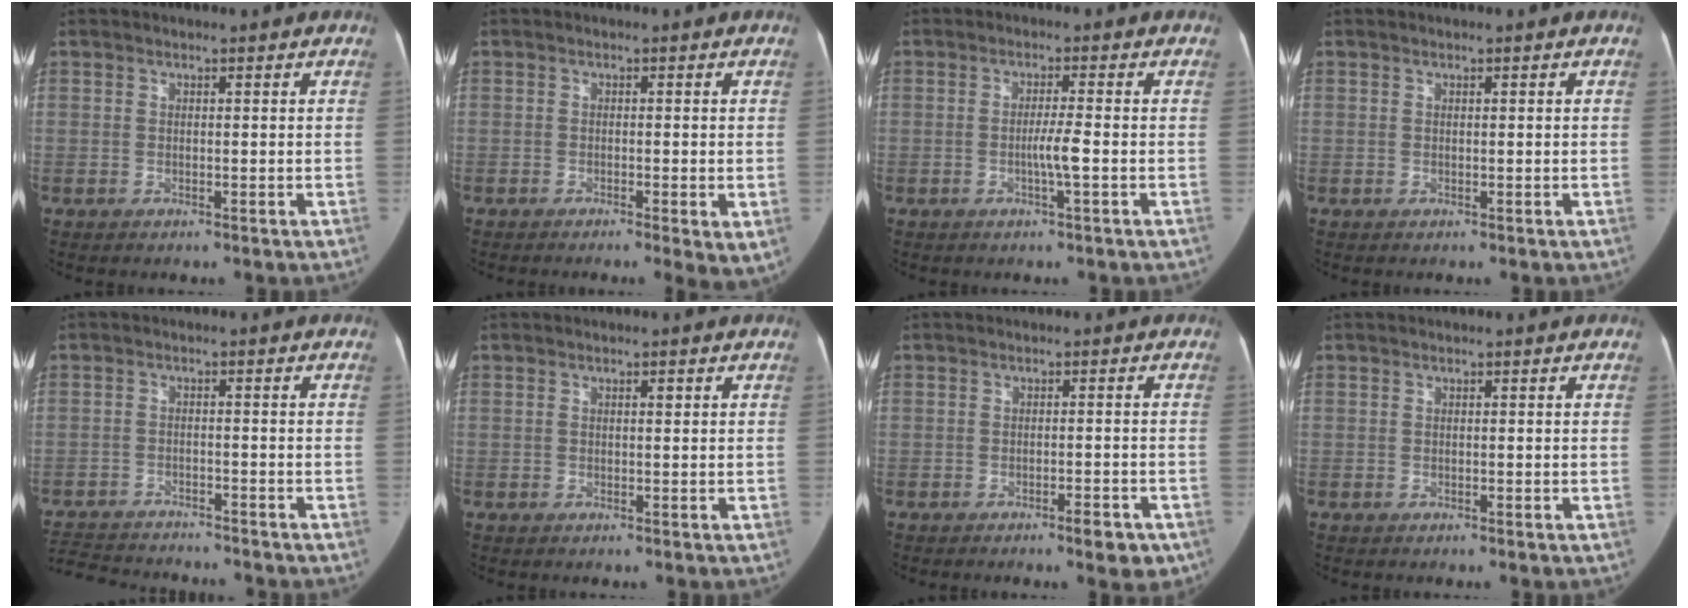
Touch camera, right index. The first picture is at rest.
{"total": 4.4, "force": [-1.8, 0.7, 4.0], "torque": [-0.048, -0.012, -0.025]}
{"total": 3.0, "force": [-0.9, -0.5, 2.8], "torque": [-0.052, -0.003, -0.016]}
{"total": 0.0}
{"total": 12.3, "force": [-11.5, 2.3, 3.6], "torque": [-0.080, 0.002, -0.169]}
{"total": 0.9, "force": [0.3, 0.2, 0.8], "torque": [-0.013, 0.004, 0.003]}
{"total": 3.7, "force": [-2.4, 0.9, 2.7], "torque": [-0.029, 0.000, -0.029]}
{"total": 0.0}